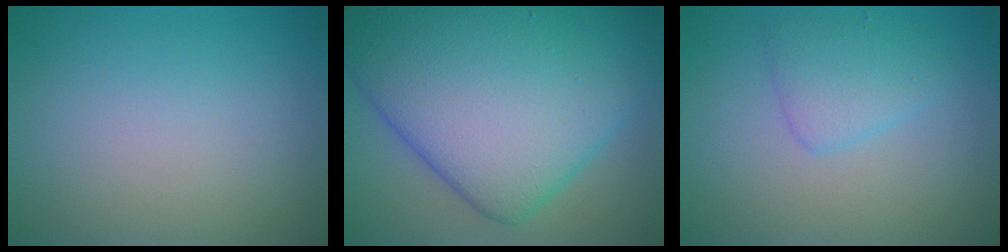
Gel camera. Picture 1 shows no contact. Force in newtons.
{"total": 14.8, "press": 14.8, "slide": 0.5}
{"total": 2.5, "press": 2.5, "slide": 0.1}